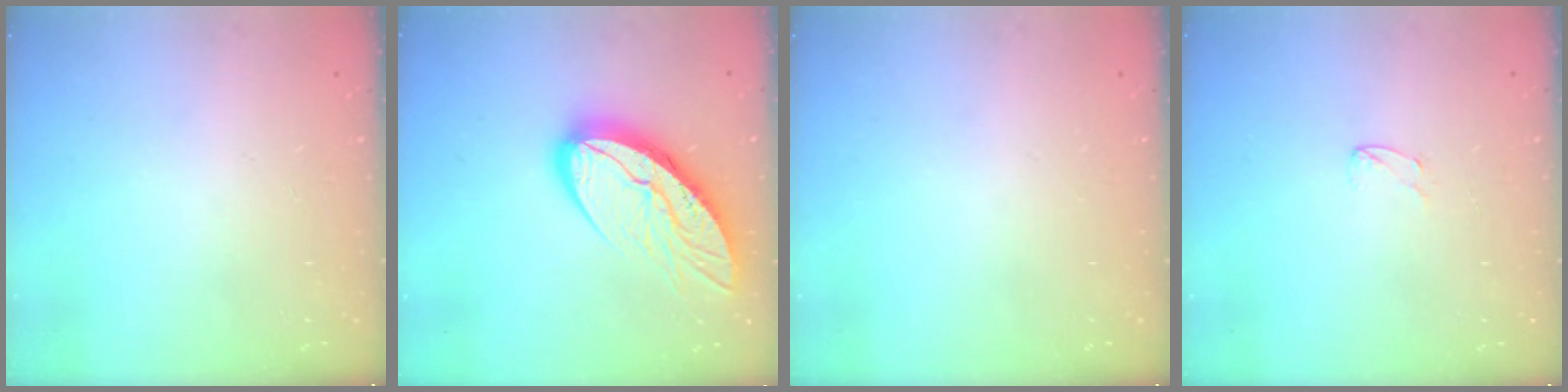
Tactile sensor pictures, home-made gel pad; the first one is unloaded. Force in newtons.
{"total": 15.0, "press": 15.0, "slide": 1.5}
{"total": 0.0}
{"total": 3.9, "press": 3.8, "slide": 0.3}